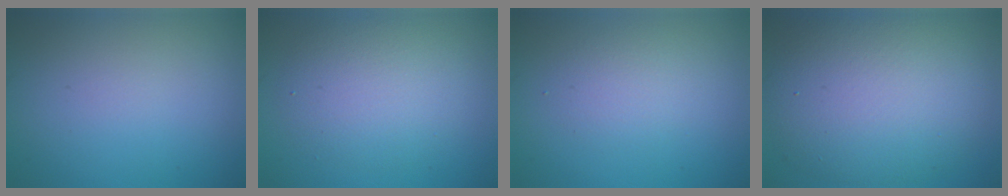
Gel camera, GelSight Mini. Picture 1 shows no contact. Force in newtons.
{"total": 4.4, "press": 4.4, "slide": 0.3}
{"total": 2.0, "press": 2.0, "slide": 0.1}
{"total": 10.3, "press": 10.2, "slide": 0.7}